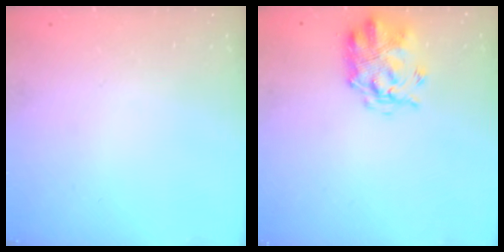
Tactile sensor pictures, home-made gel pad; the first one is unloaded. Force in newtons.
{"total": 3.6, "press": 3.2, "slide": 1.5}